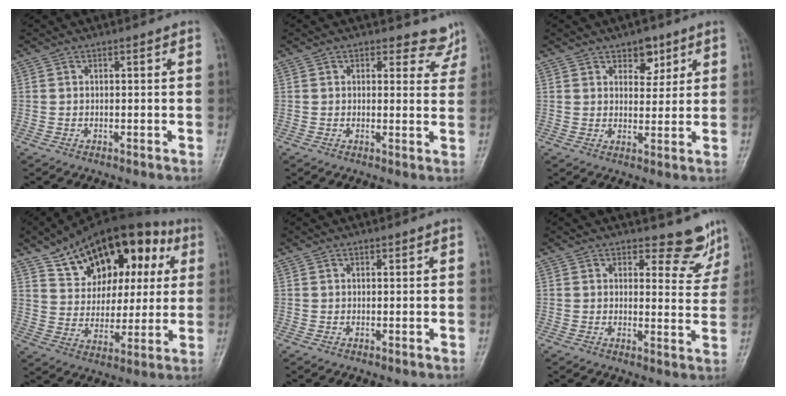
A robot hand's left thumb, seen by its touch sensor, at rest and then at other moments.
{"total": 4.2, "force": [3.6, 2.2, -0.1], "torque": [0.031, -0.028, 0.029]}
{"total": 5.0, "force": [3.0, 3.1, 2.5], "torque": [-0.005, -0.017, 0.044]}
{"total": 22.1, "force": [9.4, 13.2, 15.0], "torque": [-0.183, 0.003, 0.148]}
{"total": 0.5, "force": [0.4, 0.3, 0.1], "torque": [-0.002, -0.003, 0.005]}
{"total": 6.1, "force": [5.4, 2.6, 1.0], "torque": [0.016, -0.053, 0.061]}